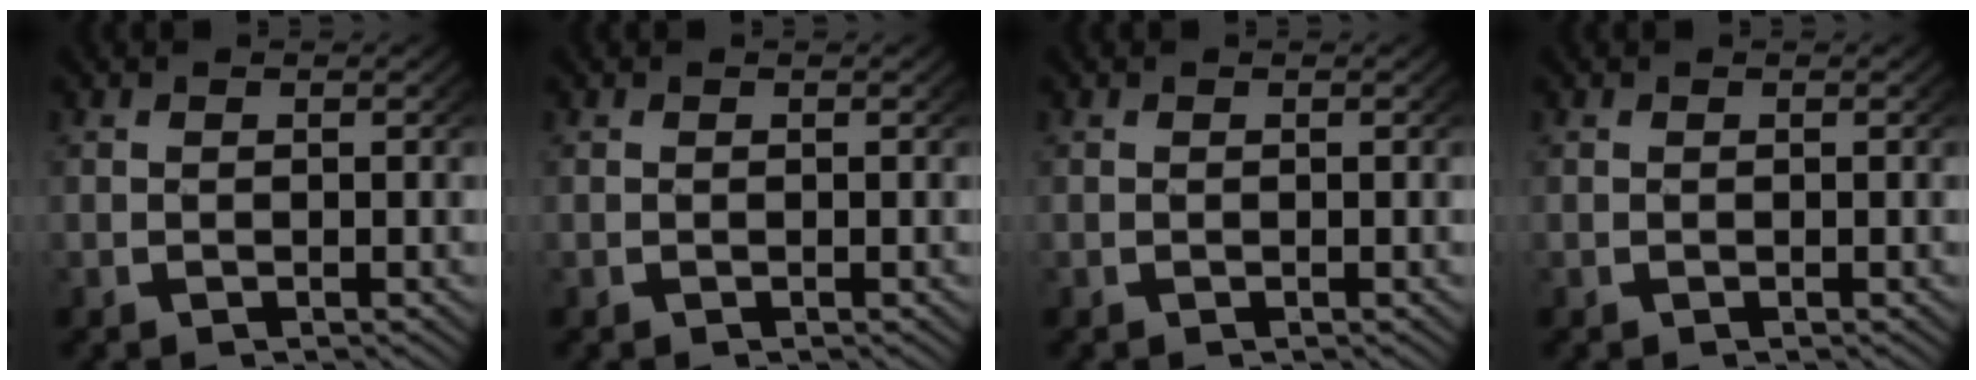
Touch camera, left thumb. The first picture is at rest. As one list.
[{"total": 0.0}, {"total": 0.0}, {"total": 0.0}]